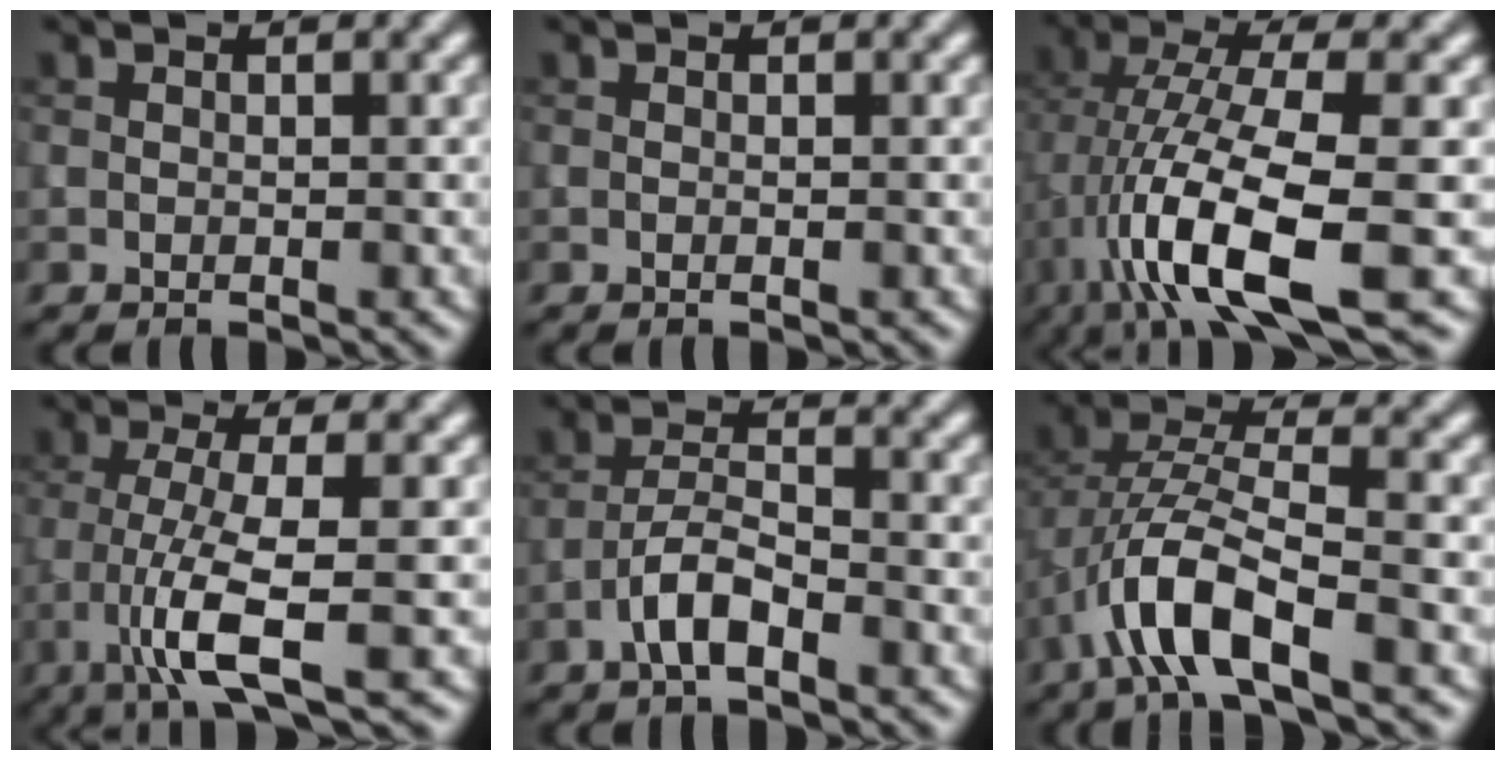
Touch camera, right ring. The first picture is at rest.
{"total": 0.0}
{"total": 11.0, "force": [-2.7, 3.3, 10.2], "torque": [-0.193, -0.002, -0.047]}
{"total": 6.4, "force": [-2.2, 1.2, 5.9], "torque": [-0.111, -0.006, -0.048]}
{"total": 3.5, "force": [-2.2, 1.0, 2.6], "torque": [-0.055, 0.010, -0.049]}
{"total": 7.2, "force": [-3.2, 2.6, 5.9], "torque": [-0.121, 0.003, -0.067]}